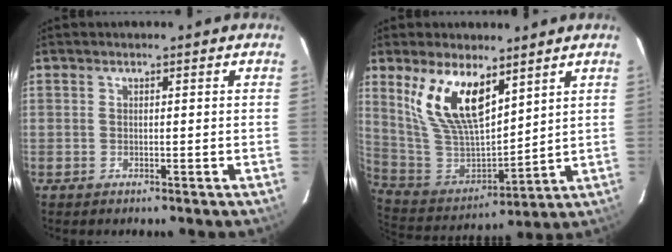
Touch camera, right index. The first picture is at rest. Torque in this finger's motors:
{"motor_torque": [0.82, 0.66, 0.56, 0.15]}